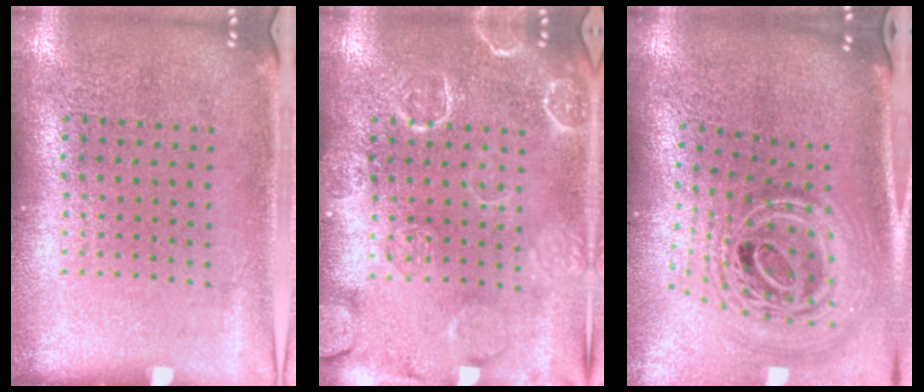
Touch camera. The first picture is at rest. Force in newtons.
{"total": 4.3, "press": 4.3, "slide": 0.6}
{"total": 3.0, "press": 2.0, "slide": 2.2}